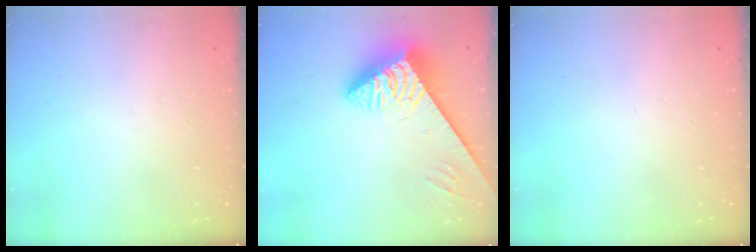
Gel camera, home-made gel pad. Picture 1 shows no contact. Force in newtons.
{"total": 4.7, "press": 4.7, "slide": 0.6}
{"total": 0.0}